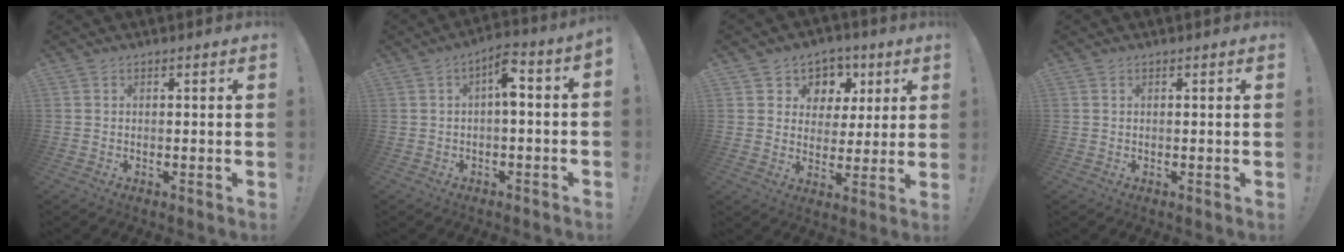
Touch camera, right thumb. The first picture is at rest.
{"total": 6.6, "force": [0.1, 1.8, 6.3], "torque": [-0.094, -0.004, -0.003]}
{"total": 7.7, "force": [2.8, 7.0, 1.7], "torque": [-0.023, -0.021, 0.058]}
{"total": 0.0}